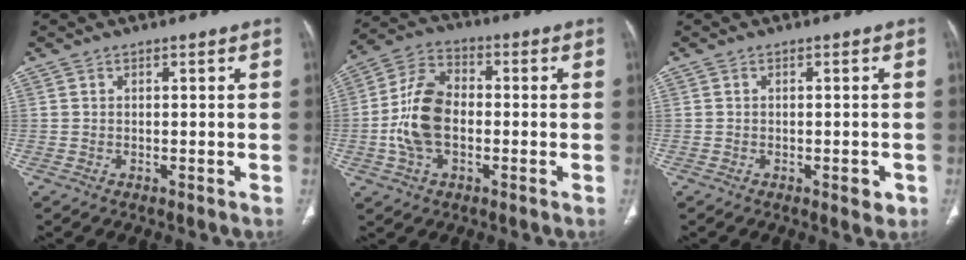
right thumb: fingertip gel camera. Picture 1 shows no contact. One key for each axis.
{"total": 12.0, "fx": -1.5, "fy": 7.6, "fz": 9.2, "tx": -0.179, "ty": 0.027, "tz": -0.034}
{"total": 2.5, "fx": -1.0, "fy": 1.1, "fz": 2.0, "tx": -0.018, "ty": 0.000, "tz": -0.010}